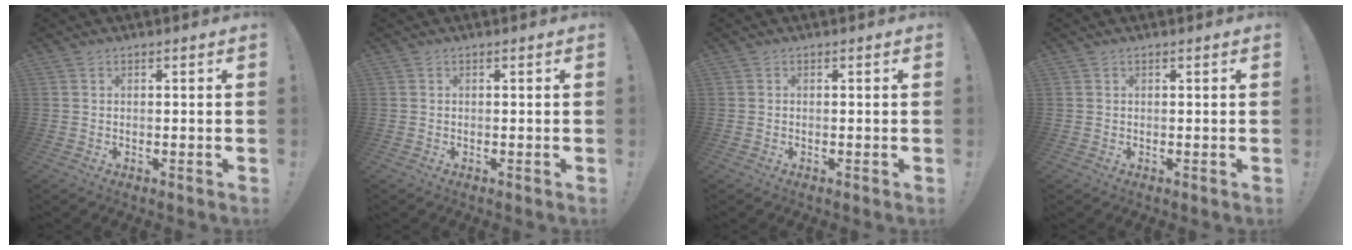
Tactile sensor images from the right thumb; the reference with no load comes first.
{"total": 0.0}
{"total": 0.0}
{"total": 0.0}